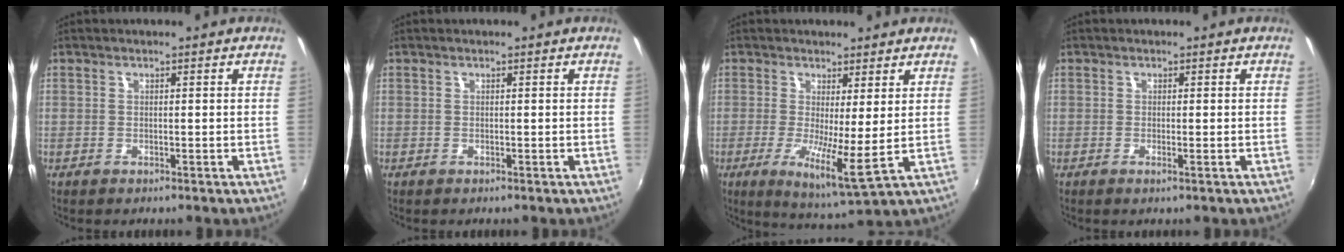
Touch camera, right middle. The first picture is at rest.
{"total": 0.0}
{"total": 7.8, "force": [0.3, 0.5, 7.8], "torque": [-0.145, -0.024, 0.003]}
{"total": 0.8, "force": [-0.2, -0.4, 0.6], "torque": [-0.010, -0.002, -0.004]}